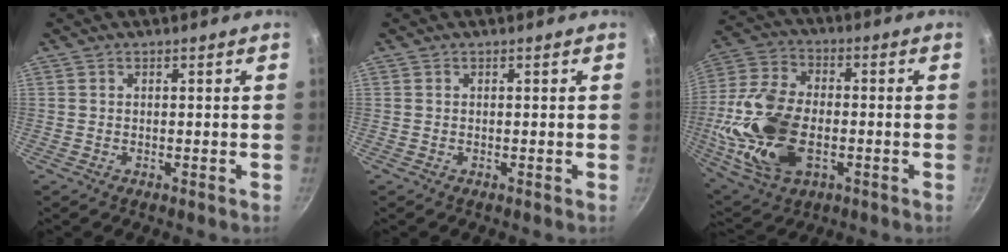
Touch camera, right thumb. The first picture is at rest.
{"total": 0.0}
{"total": 20.4, "force": [-3.3, 12.5, 15.8], "torque": [-0.322, 0.018, -0.060]}